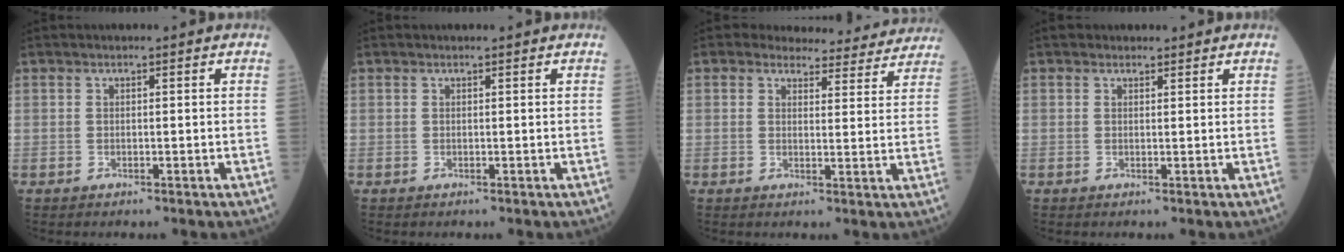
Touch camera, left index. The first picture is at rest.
{"total": 0.6, "force": [0.6, 0.1, 0.0], "torque": [-0.003, 0.002, 0.007]}
{"total": 11.8, "force": [11.2, 3.6, 1.3], "torque": [0.023, -0.010, 0.107]}
{"total": 1.1, "force": [0.9, 0.6, -0.1], "torque": [0.010, 0.003, 0.010]}